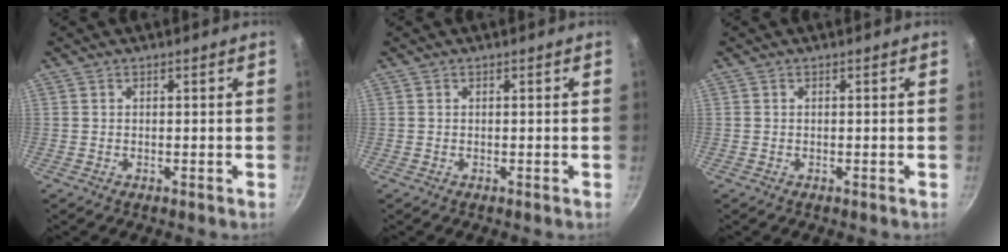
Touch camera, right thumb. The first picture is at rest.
{"total": 0.0}
{"total": 0.0}